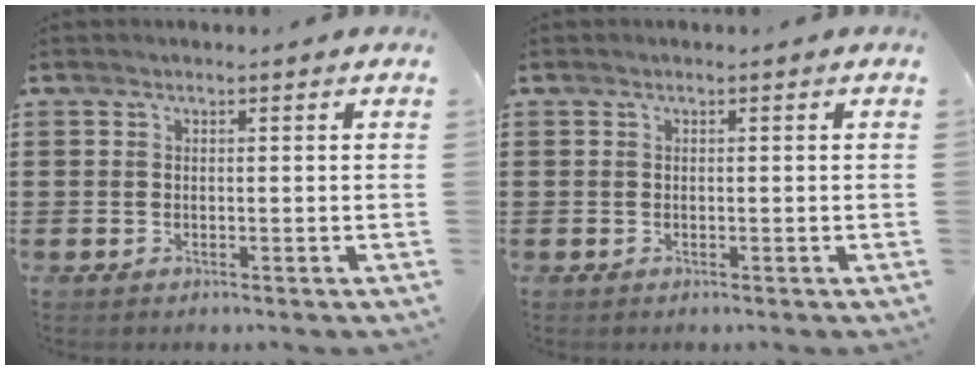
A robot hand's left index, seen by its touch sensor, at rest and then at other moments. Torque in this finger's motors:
{"motor_torque": [0.00, 0.00, -0.01, 0.01]}